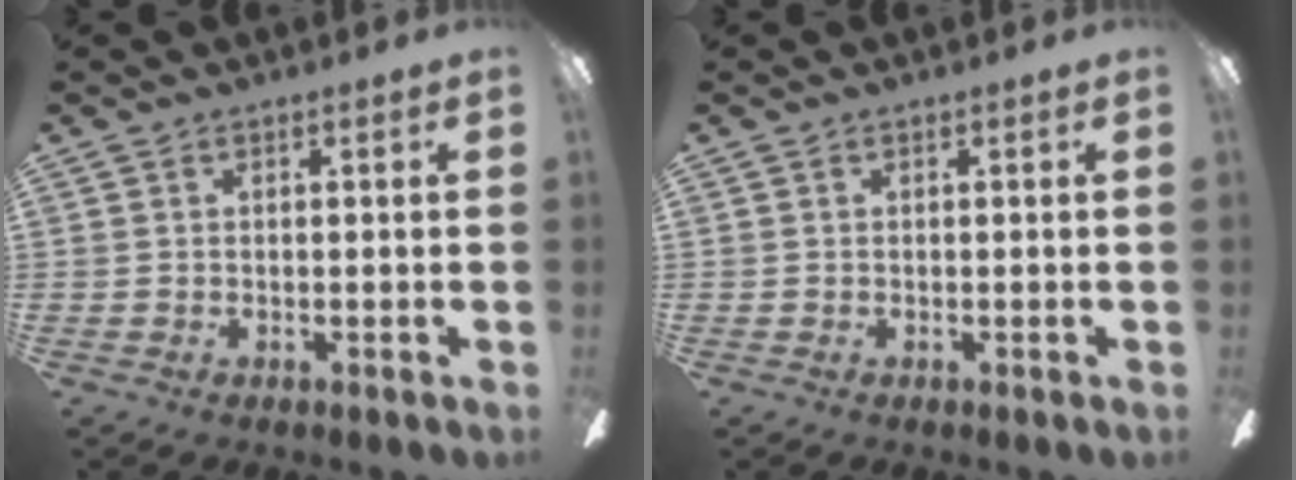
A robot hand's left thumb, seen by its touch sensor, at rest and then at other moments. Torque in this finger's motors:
{"motor_torque": [-0.08, 0.08, -0.21, 0.10, 0.00]}